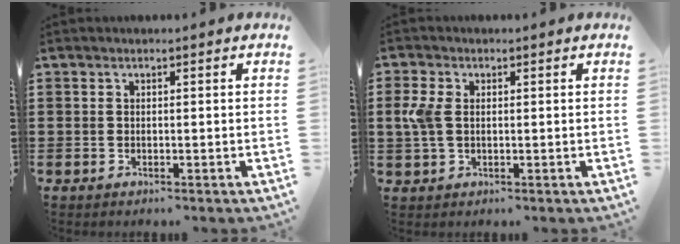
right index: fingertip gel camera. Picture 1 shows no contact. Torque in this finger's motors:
{"motor_torque": [0.11, 0.02, 0.10, 0.06]}